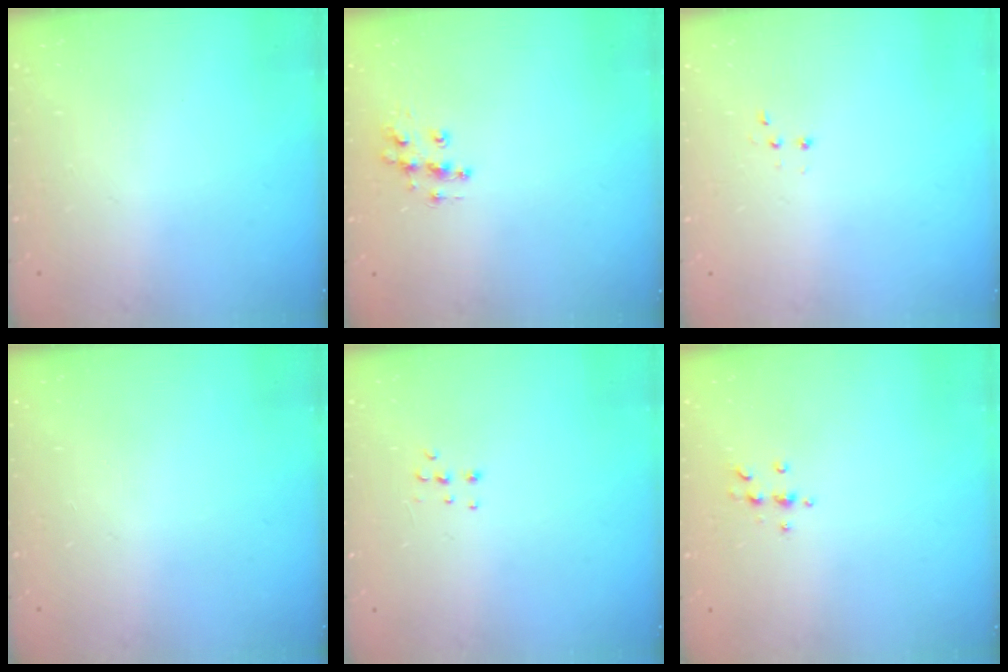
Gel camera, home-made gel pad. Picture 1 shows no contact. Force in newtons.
{"total": 9.0, "press": 9.0, "slide": 0.5}
{"total": 2.8, "press": 2.7, "slide": 0.7}
{"total": 0.0}
{"total": 5.7, "press": 5.6, "slide": 1.0}
{"total": 5.4, "press": 5.1, "slide": 1.7}